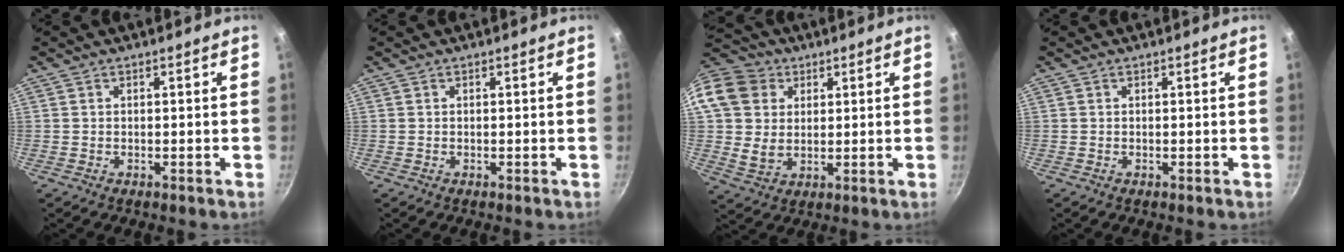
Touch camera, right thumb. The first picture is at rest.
{"total": 0.0}
{"total": 15.9, "force": [5.1, 13.0, 7.6], "torque": [-0.155, 0.005, 0.089]}
{"total": 0.0}